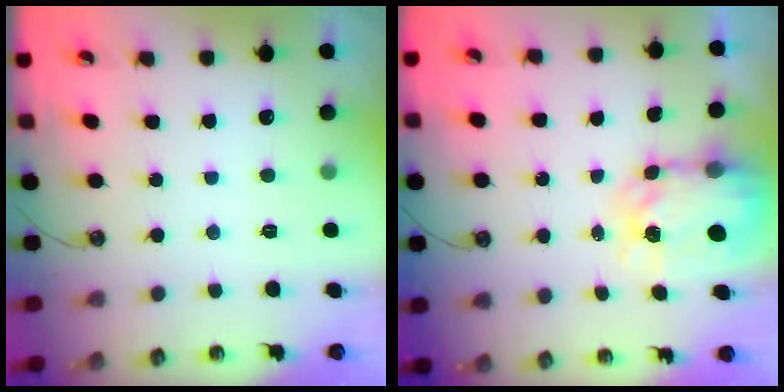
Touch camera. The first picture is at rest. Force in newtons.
{"total": 6.8, "press": 6.8, "slide": 0.6}